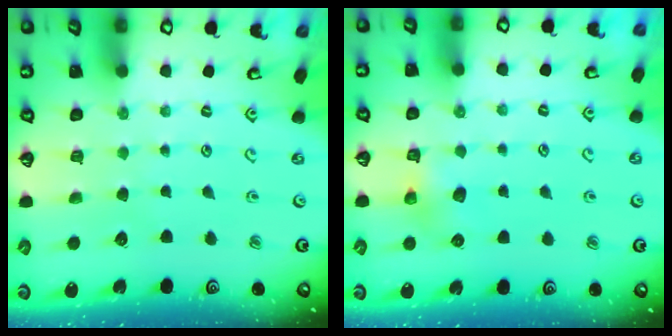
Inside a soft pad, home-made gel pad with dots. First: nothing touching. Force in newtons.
{"total": 5.1, "press": 5.1, "slide": 0.4}